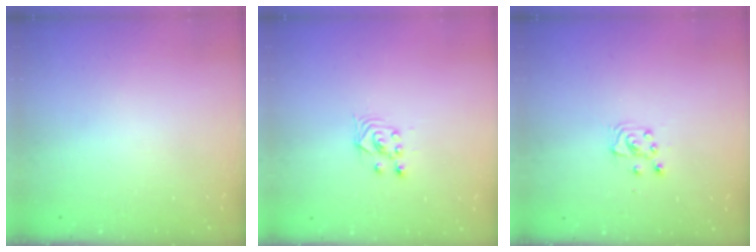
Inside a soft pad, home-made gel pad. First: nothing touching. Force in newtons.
{"total": 3.5, "press": 3.0, "slide": 1.7}
{"total": 4.9, "press": 4.9, "slide": 0.5}